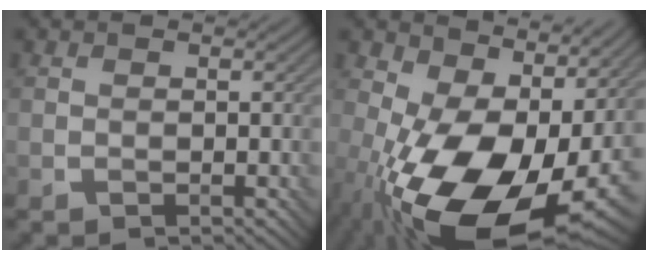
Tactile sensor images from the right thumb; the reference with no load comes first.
{"total": 16.9, "force": [-2.8, 9.4, 13.8], "torque": [-0.246, -0.009, -0.048]}